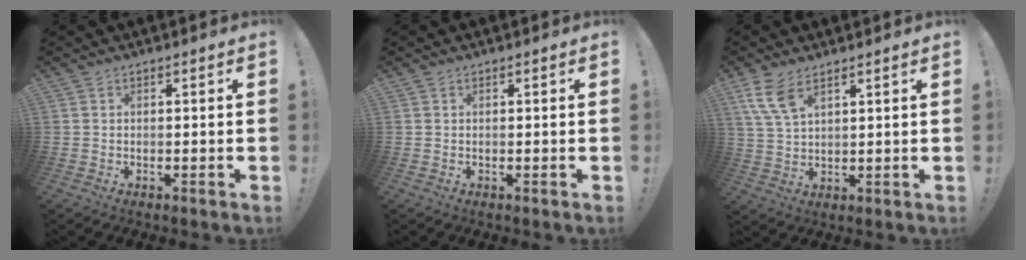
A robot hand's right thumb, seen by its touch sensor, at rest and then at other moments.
{"total": 0.0}
{"total": 8.1, "force": [5.0, 3.9, 5.0], "torque": [-0.104, -0.020, 0.098]}